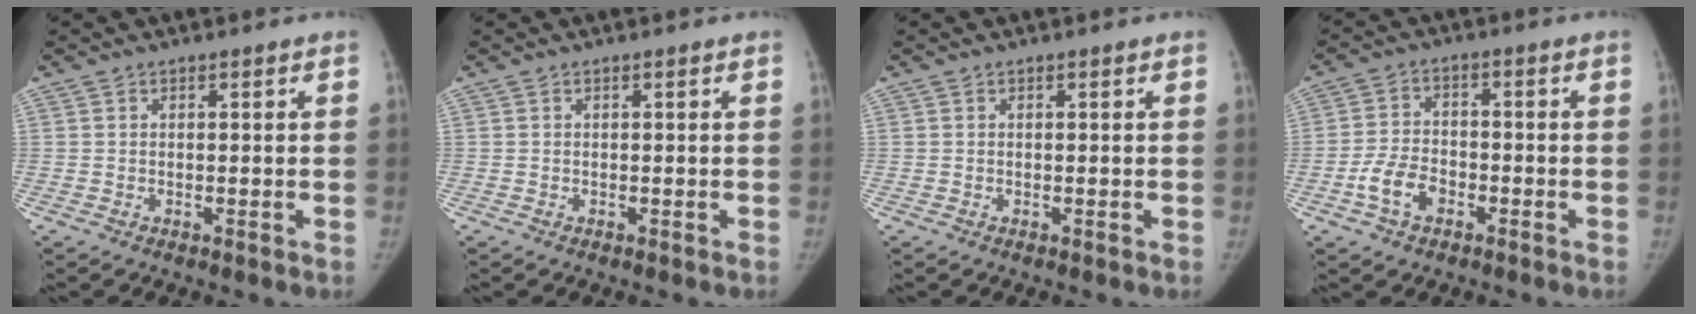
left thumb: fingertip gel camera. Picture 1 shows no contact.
{"total": 0.0}
{"total": 0.0}
{"total": 6.7, "force": [-3.1, 4.4, 4.0], "torque": [-0.069, 0.022, -0.059]}